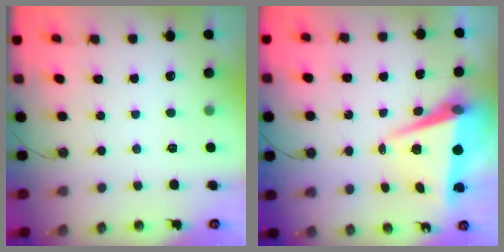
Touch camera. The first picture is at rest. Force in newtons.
{"total": 8.0, "press": 7.6, "slide": 2.5}